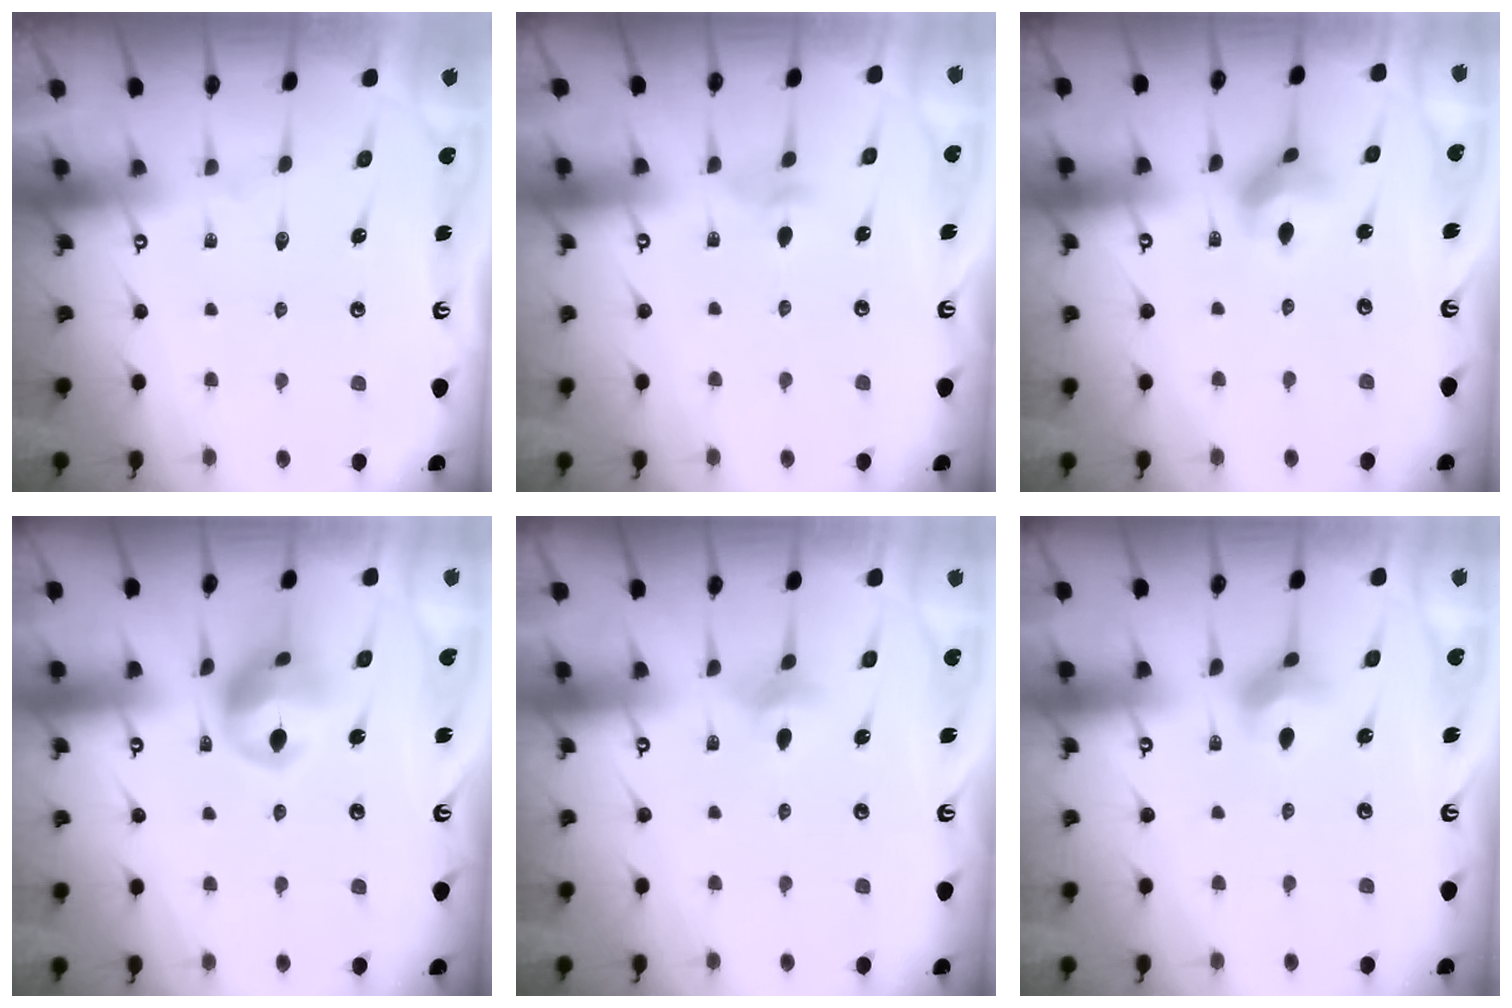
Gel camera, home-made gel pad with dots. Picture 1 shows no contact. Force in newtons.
{"total": 3.1, "press": 3.0, "slide": 0.7}
{"total": 5.5, "press": 5.5, "slide": 0.7}
{"total": 11.6, "press": 11.5, "slide": 1.7}
{"total": 3.3, "press": 3.3, "slide": 0.8}
{"total": 4.6, "press": 4.6, "slide": 0.7}